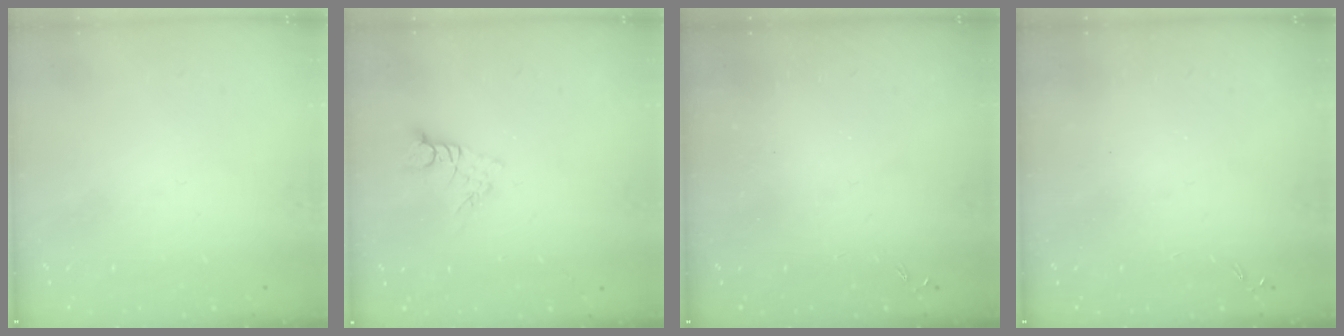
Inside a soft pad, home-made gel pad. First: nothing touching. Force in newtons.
{"total": 3.9, "press": 3.9, "slide": 0.4}
{"total": 0.0}
{"total": 0.0}